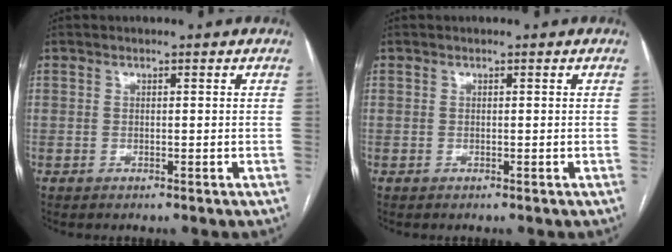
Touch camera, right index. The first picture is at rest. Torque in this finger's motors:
{"motor_torque": [0.01, 0.02, 0.00, 0.00]}